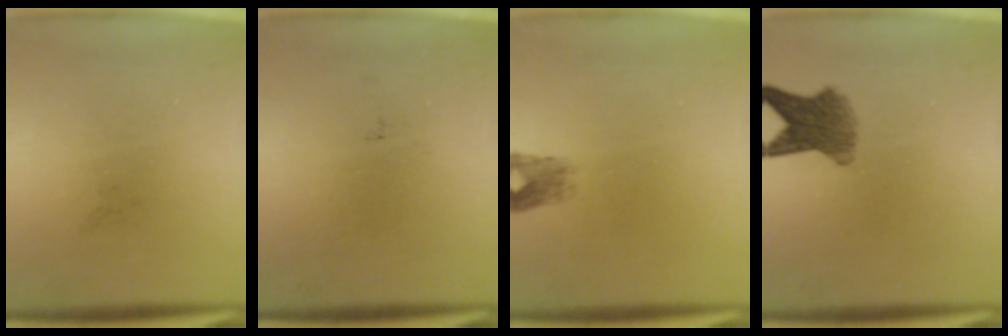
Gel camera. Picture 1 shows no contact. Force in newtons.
{"total": 0.0}
{"total": 2.0}
{"total": 6.0}